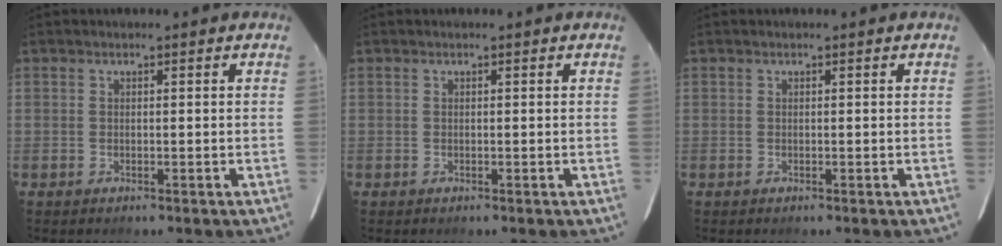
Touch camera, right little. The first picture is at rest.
{"total": 0.0}
{"total": 0.0}